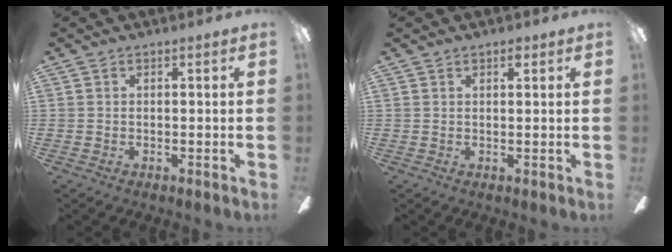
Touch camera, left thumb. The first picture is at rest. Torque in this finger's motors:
{"motor_torque": [-0.18, -0.08, -0.43, 0.16, 0.03]}